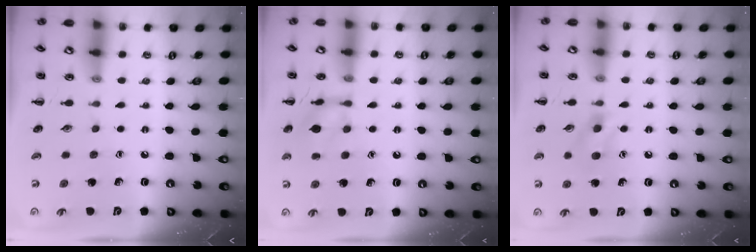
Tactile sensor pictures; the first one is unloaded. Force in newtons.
{"total": 9.8, "press": 9.8, "slide": 0.4}
{"total": 5.8, "press": 5.5, "slide": 1.6}